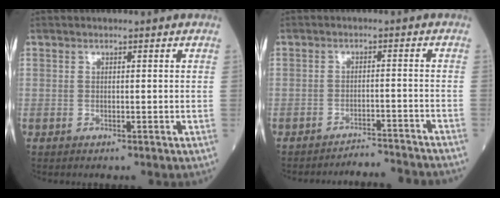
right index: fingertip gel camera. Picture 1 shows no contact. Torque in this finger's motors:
{"motor_torque": [0.07, -0.16, 0.01, 0.05]}